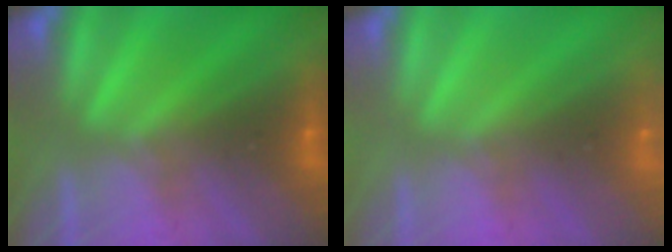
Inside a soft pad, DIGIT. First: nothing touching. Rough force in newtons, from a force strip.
{"total": 2.3}